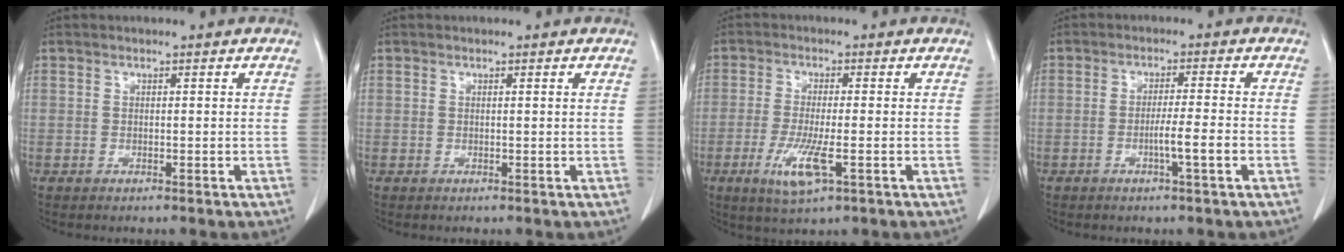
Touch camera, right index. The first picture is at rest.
{"total": 0.0}
{"total": 6.6, "force": [-2.4, 1.0, 6.1], "torque": [-0.122, -0.015, -0.038]}
{"total": 3.9, "force": [-1.3, -0.5, 3.6], "torque": [-0.057, -0.002, -0.021]}